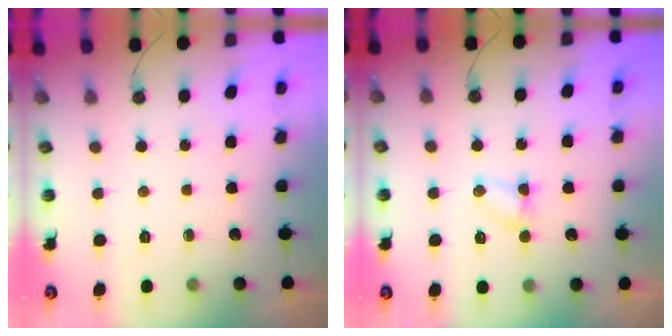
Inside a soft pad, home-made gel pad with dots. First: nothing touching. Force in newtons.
{"total": 3.2, "press": 3.1, "slide": 0.3}